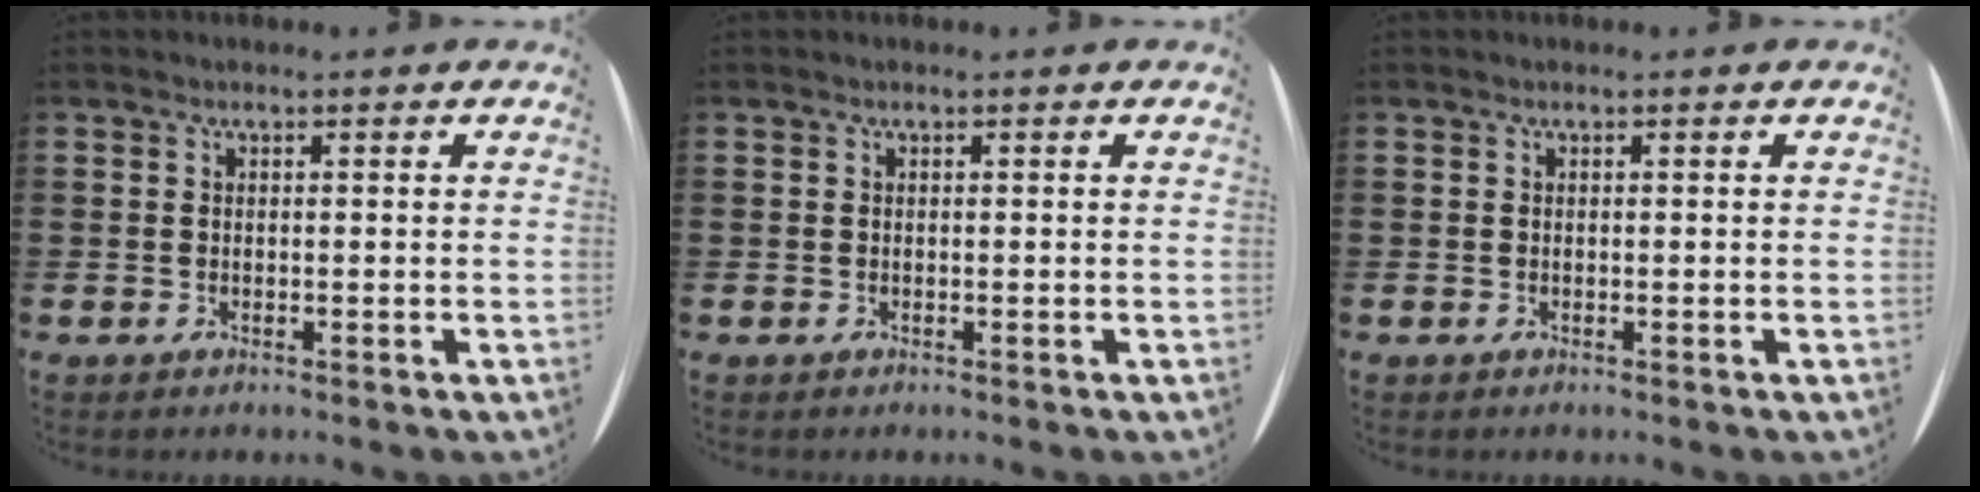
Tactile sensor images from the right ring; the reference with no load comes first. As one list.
[{"total": 0.0}, {"total": 0.0}]